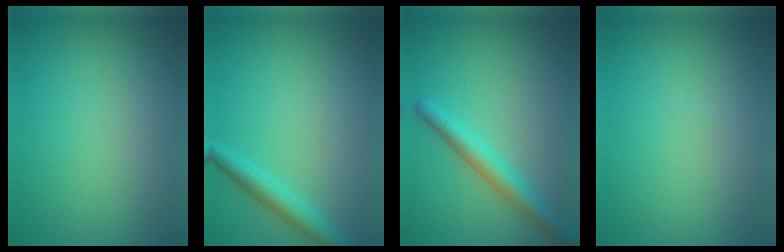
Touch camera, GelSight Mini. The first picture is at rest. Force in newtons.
{"total": 2.5, "press": 2.5, "slide": 0.1}
{"total": 3.1, "press": 3.0, "slide": 0.1}
{"total": 0.0}